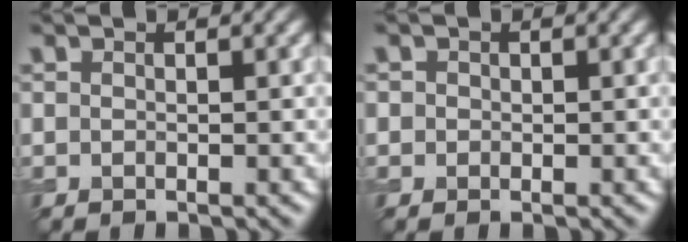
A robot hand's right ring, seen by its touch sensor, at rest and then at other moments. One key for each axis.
{"total": 0.9, "fx": 0.3, "fy": 0.8, "fz": 0.1, "tx": 0.003, "ty": -0.002, "tz": -0.003}